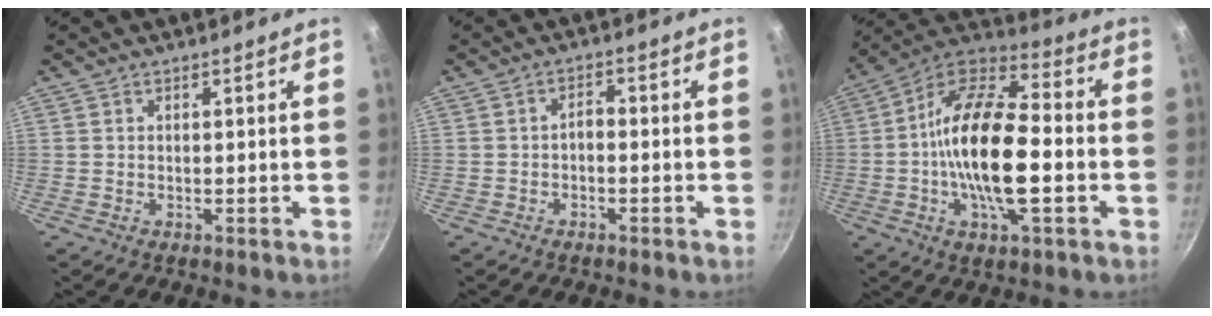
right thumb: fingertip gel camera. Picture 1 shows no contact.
{"total": 2.0, "force": [-1.0, 1.0, 1.4], "torque": [-0.021, 0.017, -0.018]}
{"total": 20.3, "force": [-2.8, 8.3, 18.3], "torque": [-0.327, 0.031, -0.071]}